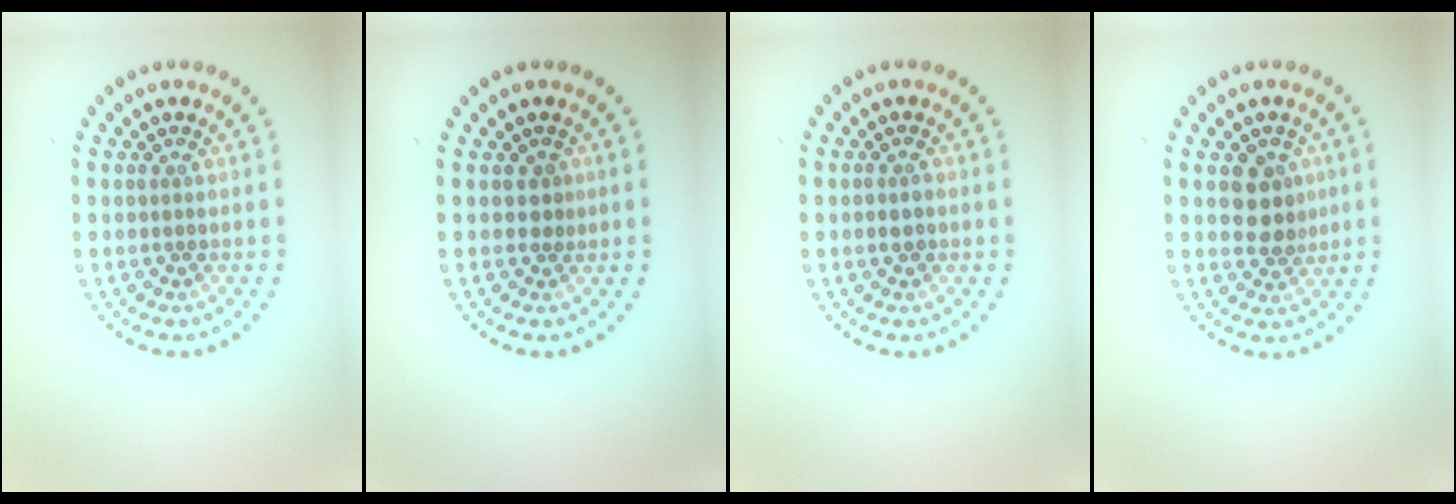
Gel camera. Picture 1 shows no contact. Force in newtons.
{"total": 1.0, "press": 0.8, "slide": 0.5}
{"total": 1.2, "press": 1.2, "slide": 0.4}
{"total": 3.4, "press": 3.2, "slide": 1.2}